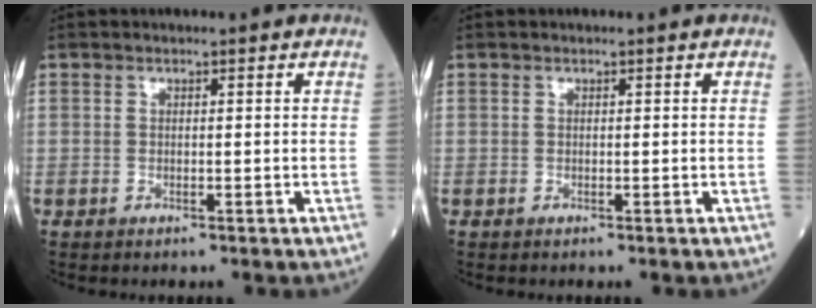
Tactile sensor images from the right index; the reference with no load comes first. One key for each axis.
{"total": 0.0}